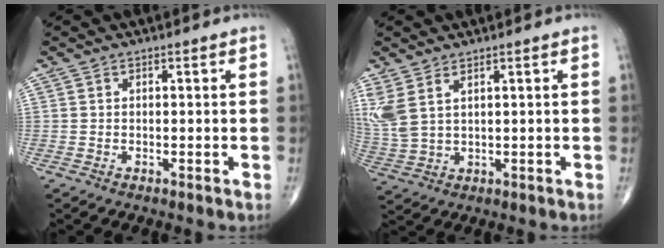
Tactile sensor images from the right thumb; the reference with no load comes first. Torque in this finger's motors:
{"motor_torque": [0.14, 0.14, 0.70, 0.59, 0.07]}